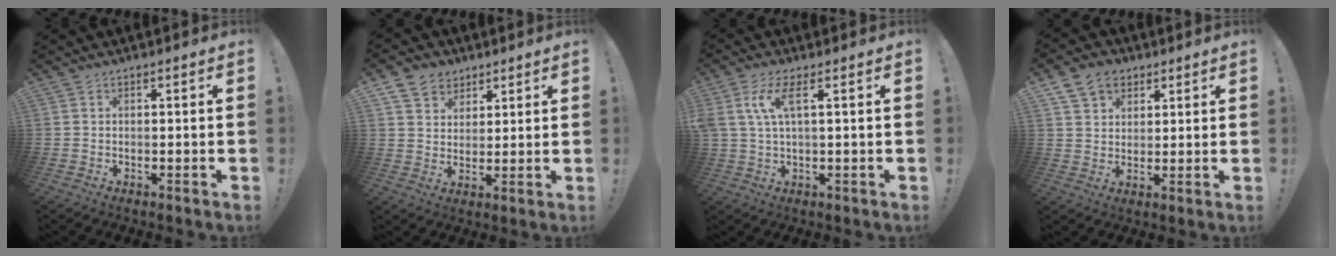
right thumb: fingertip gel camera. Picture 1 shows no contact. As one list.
[{"total": 7.9, "force": [4.9, 6.0, 1.6], "torque": [-0.031, -0.027, 0.100]}, {"total": 7.2, "force": [2.5, 2.1, 6.5], "torque": [-0.126, -0.006, 0.044]}, {"total": 9.2, "force": [5.2, 6.8, 3.3], "torque": [-0.053, -0.020, 0.102]}]